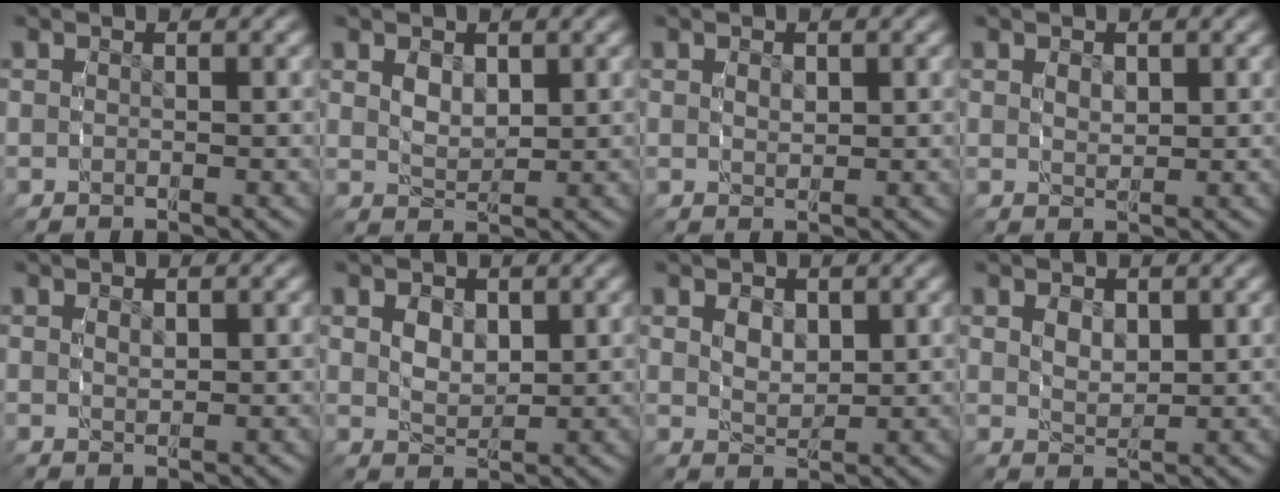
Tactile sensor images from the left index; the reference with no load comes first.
{"total": 2.1, "force": [0.7, 1.1, 1.7], "torque": [-0.029, -0.015, 0.026]}
{"total": 0.7, "force": [0.3, 0.2, 0.6], "torque": [-0.010, -0.011, 0.015]}
{"total": 1.1, "force": [0.5, 0.4, 0.8], "torque": [-0.014, -0.013, 0.020]}
{"total": 0.6, "force": [0.4, -0.1, 0.5], "torque": [-0.009, -0.011, 0.017]}
{"total": 2.5, "force": [0.8, 1.4, 1.9], "torque": [-0.033, -0.015, 0.026]}
{"total": 2.3, "force": [0.9, 1.3, 1.7], "torque": [-0.031, -0.015, 0.028]}
{"total": 2.1, "force": [0.8, 1.1, 1.6], "torque": [-0.027, -0.014, 0.027]}